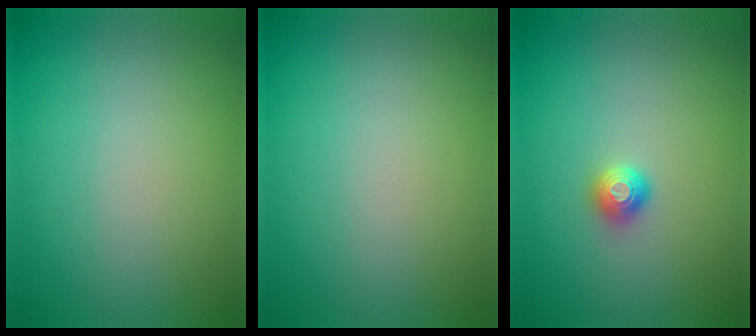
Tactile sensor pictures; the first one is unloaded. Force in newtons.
{"total": 0.0}
{"total": 1.2, "press": 1.2, "slide": 0.2}